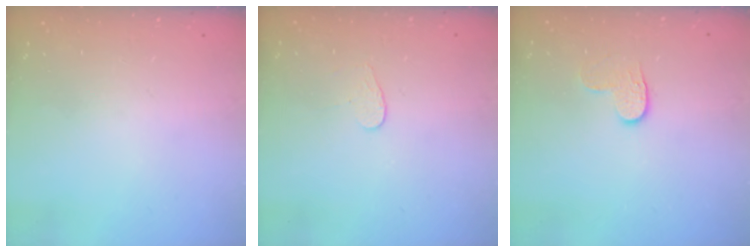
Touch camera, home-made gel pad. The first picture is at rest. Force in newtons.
{"total": 3.8, "press": 3.8, "slide": 0.3}
{"total": 4.0, "press": 4.0, "slide": 0.5}